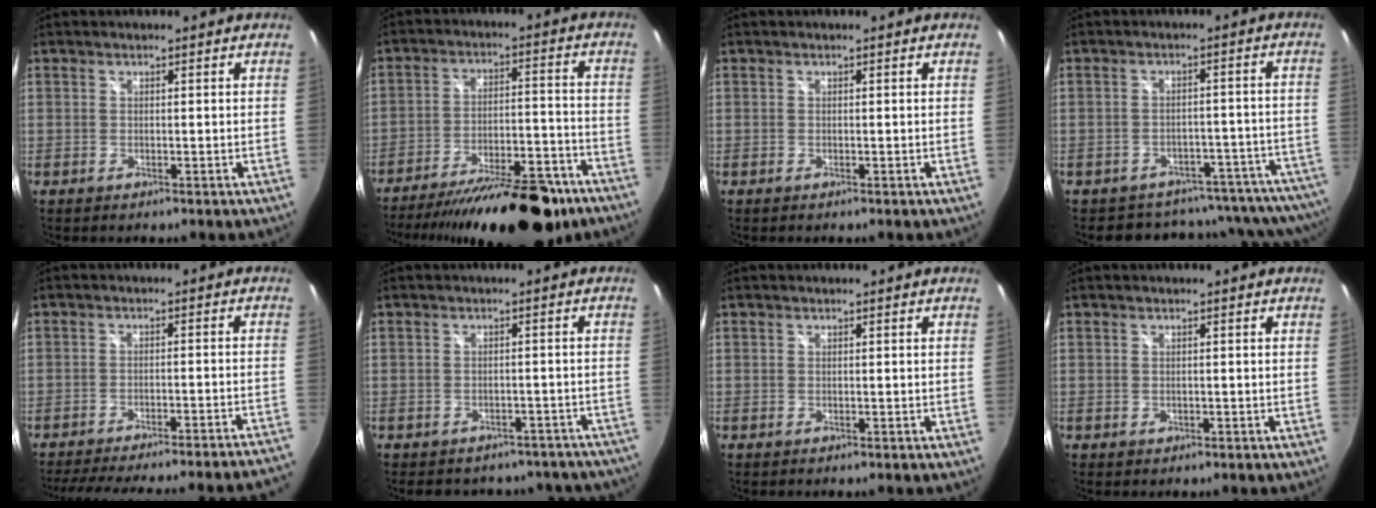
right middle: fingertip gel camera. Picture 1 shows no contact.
{"total": 23.0, "force": [-18.2, 7.1, 12.1], "torque": [-0.205, -0.018, -0.258]}
{"total": 0.0}
{"total": 18.8, "force": [-17.1, 6.7, 4.3], "torque": [-0.054, 0.028, -0.205]}
{"total": 20.7, "force": [-19.0, -0.4, 8.1], "torque": [-0.131, -0.020, -0.260]}
{"total": 20.1, "force": [-17.5, 8.2, 5.5], "torque": [-0.101, 0.034, -0.191]}
{"total": 0.0}
{"total": 0.7, "force": [-0.2, 0.6, 0.2], "torque": [-0.001, -0.004, -0.004]}